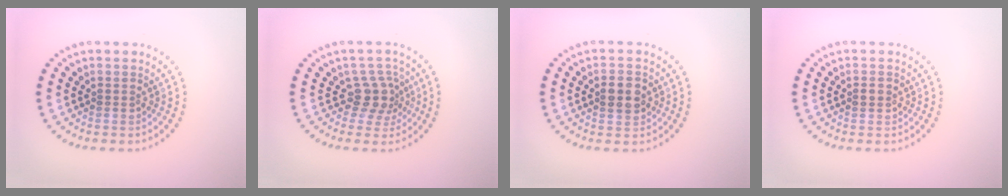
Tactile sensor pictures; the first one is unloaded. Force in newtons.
{"total": 2.7, "press": 2.1, "slide": 1.8}
{"total": 2.6, "press": 2.6, "slide": 0.4}
{"total": 1.2, "press": 1.2, "slide": 0.1}